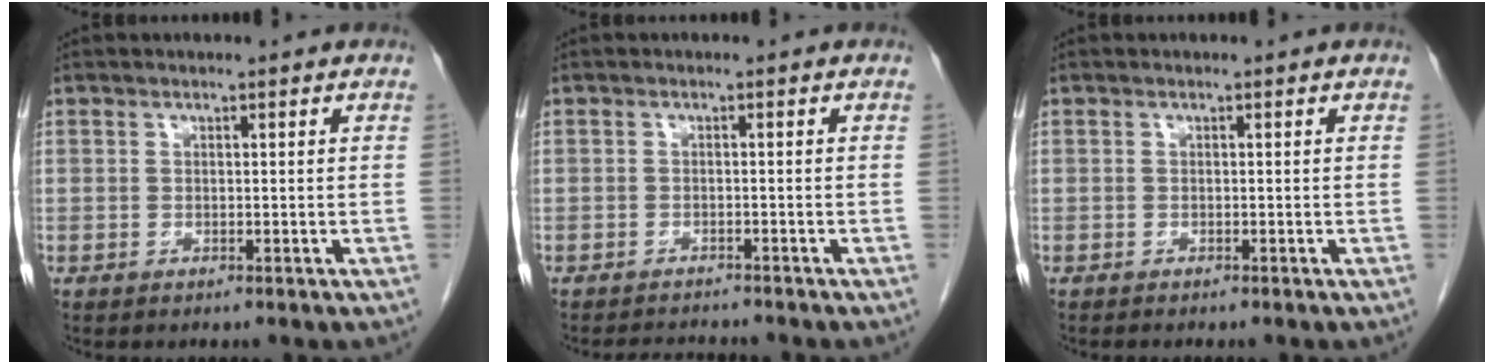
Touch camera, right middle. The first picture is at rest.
{"total": 3.0, "force": [-3.0, 0.0, 0.3], "torque": [-0.008, -0.014, -0.045]}
{"total": 0.9, "force": [-0.8, 0.0, 0.4], "torque": [-0.011, -0.004, -0.010]}